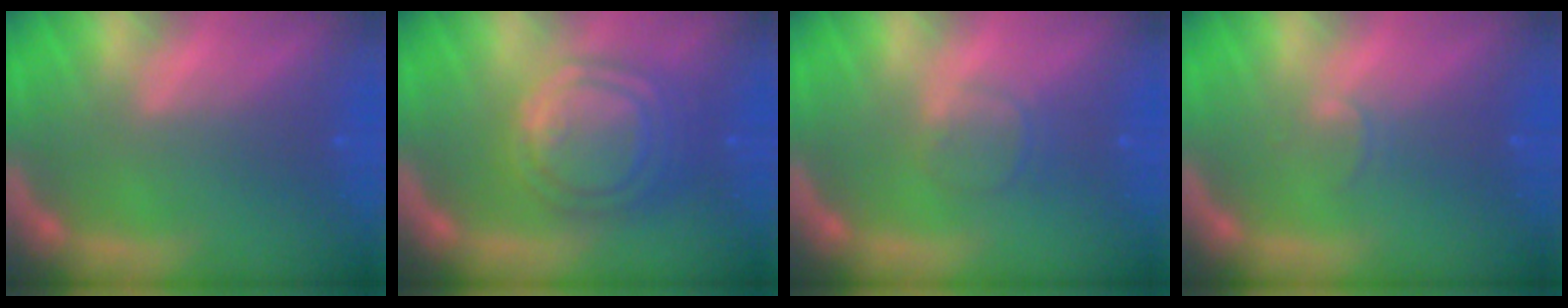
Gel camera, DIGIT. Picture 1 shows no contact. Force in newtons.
{"total": 8.6}
{"total": 1.9}
{"total": 1.0}